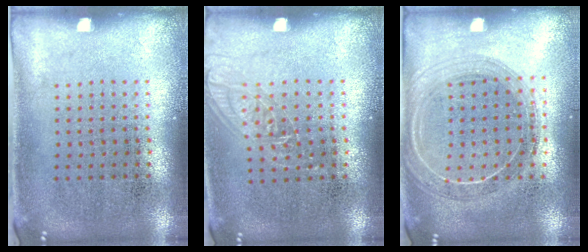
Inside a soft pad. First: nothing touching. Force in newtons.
{"total": 1.2, "press": 1.1, "slide": 0.4}
{"total": 1.7, "press": 1.6, "slide": 0.6}